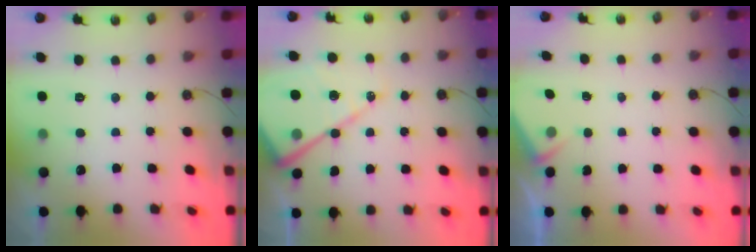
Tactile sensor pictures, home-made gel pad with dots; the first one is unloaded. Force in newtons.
{"total": 15.5, "press": 15.4, "slide": 1.5}
{"total": 2.6, "press": 2.6, "slide": 0.4}